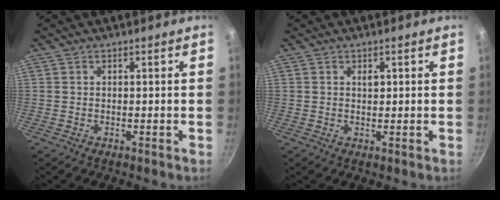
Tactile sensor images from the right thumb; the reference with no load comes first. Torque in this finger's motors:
{"motor_torque": [0.28, 0.09, -0.23, -0.04, -0.02]}